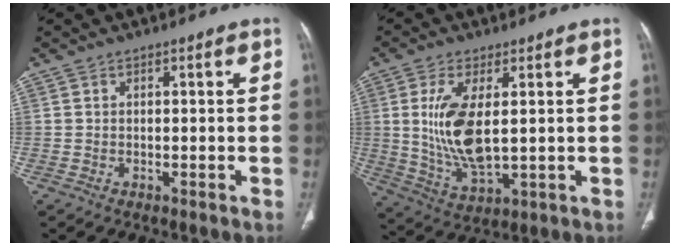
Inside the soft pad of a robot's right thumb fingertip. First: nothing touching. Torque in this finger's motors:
{"motor_torque": [-0.88, 1.06, 0.52, 0.81, 0.40]}